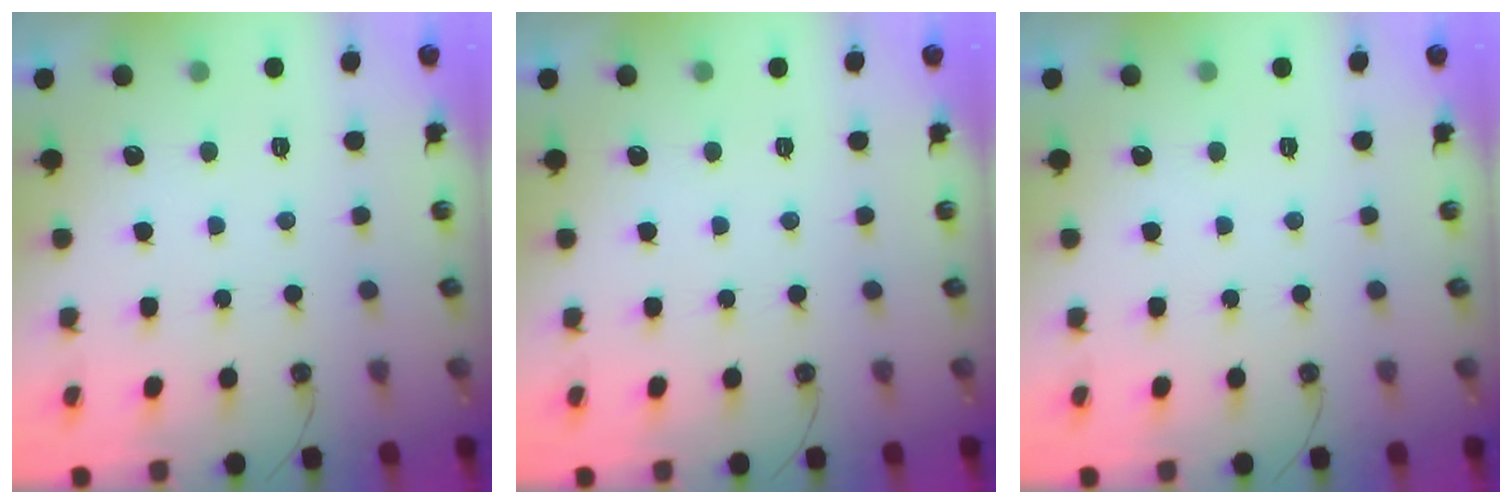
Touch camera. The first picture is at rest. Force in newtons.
{"total": 0.0}
{"total": 0.0}